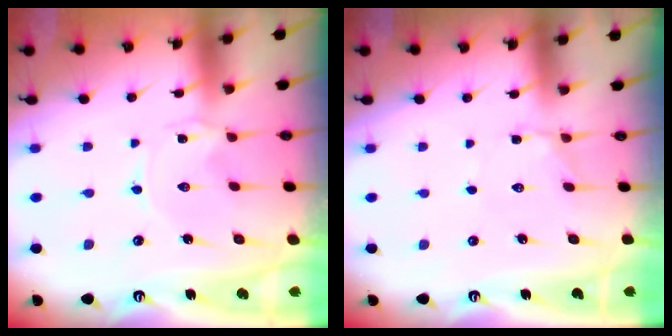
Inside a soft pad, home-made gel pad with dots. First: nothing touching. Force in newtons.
{"total": 2.3, "press": 2.2, "slide": 0.6}